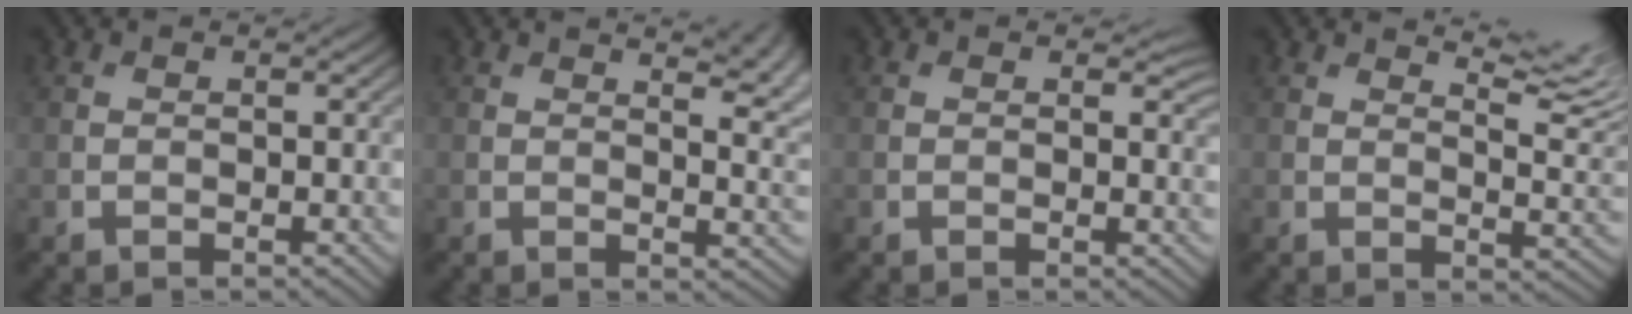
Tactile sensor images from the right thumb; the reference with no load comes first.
{"total": 7.8, "force": [4.7, 2.7, 5.6], "torque": [-0.064, 0.017, 0.058]}
{"total": 1.9, "force": [0.7, 1.0, 1.5], "torque": [-0.020, -0.007, 0.008]}
{"total": 8.2, "force": [6.2, 1.6, 5.1], "torque": [-0.085, 0.008, 0.089]}